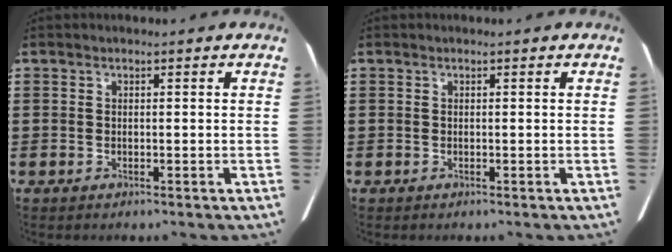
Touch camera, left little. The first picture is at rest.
{"total": 0.0}